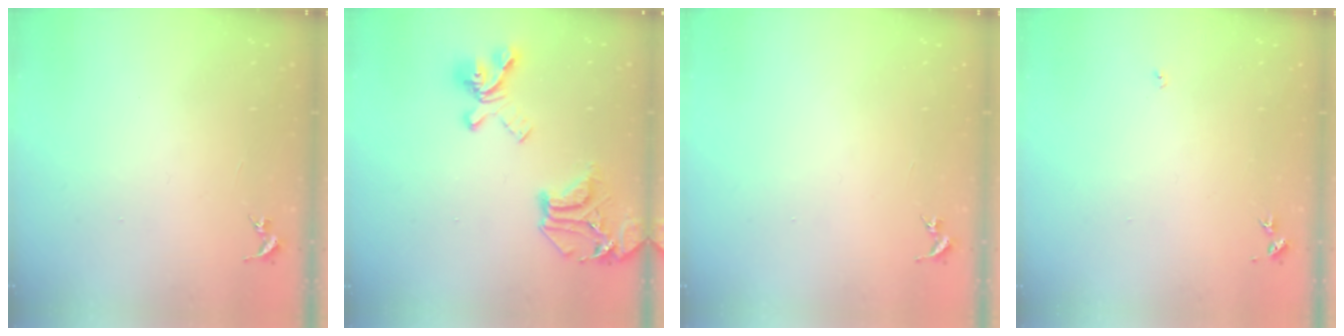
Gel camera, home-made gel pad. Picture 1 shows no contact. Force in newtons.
{"total": 21.7, "press": 21.6, "slide": 2.0}
{"total": 0.0}
{"total": 3.0, "press": 3.0, "slide": 0.4}